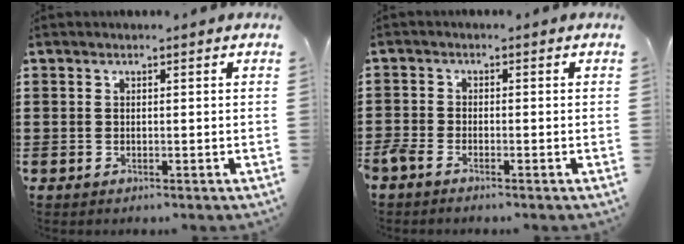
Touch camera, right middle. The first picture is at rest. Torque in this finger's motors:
{"motor_torque": [0.53, -0.12, 0.14, 0.05]}